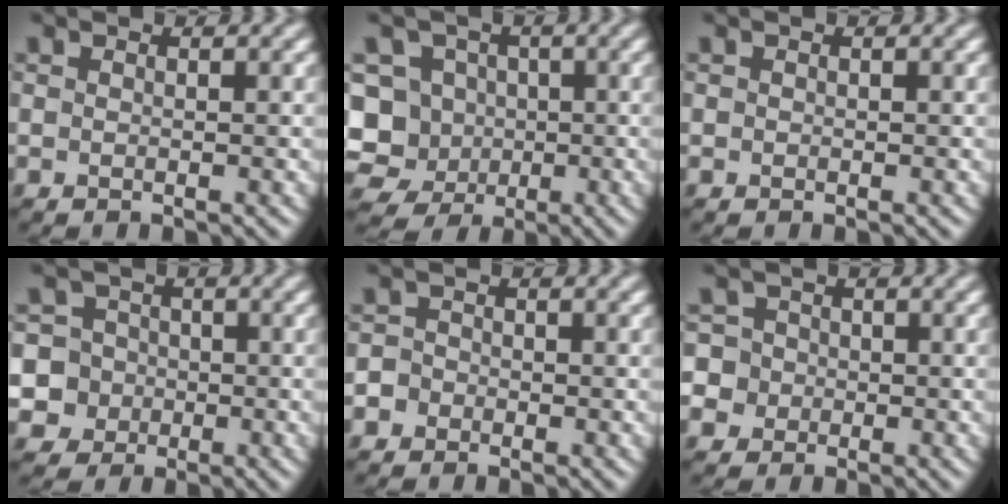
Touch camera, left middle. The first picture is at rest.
{"total": 10.1, "force": [-1.1, 9.4, 3.6], "torque": [-0.079, 0.028, -0.052]}
{"total": 0.0}
{"total": 7.1, "force": [-1.4, 6.8, 1.5], "torque": [-0.023, 0.013, -0.053]}
{"total": 1.9, "force": [-0.7, 1.7, 0.4], "torque": [0.006, 0.010, -0.025]}
{"total": 6.4, "force": [-0.6, 6.1, 2.0], "torque": [-0.038, 0.029, -0.041]}